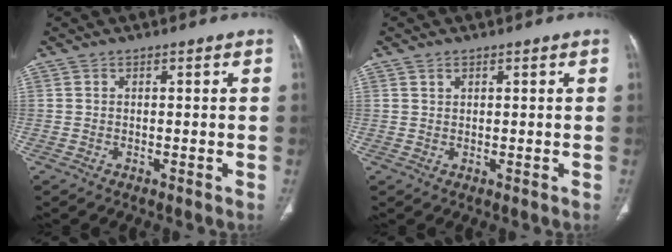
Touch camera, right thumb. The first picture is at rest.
{"total": 0.9, "force": [0.6, 0.5, 0.4], "torque": [-0.006, -0.003, 0.011]}